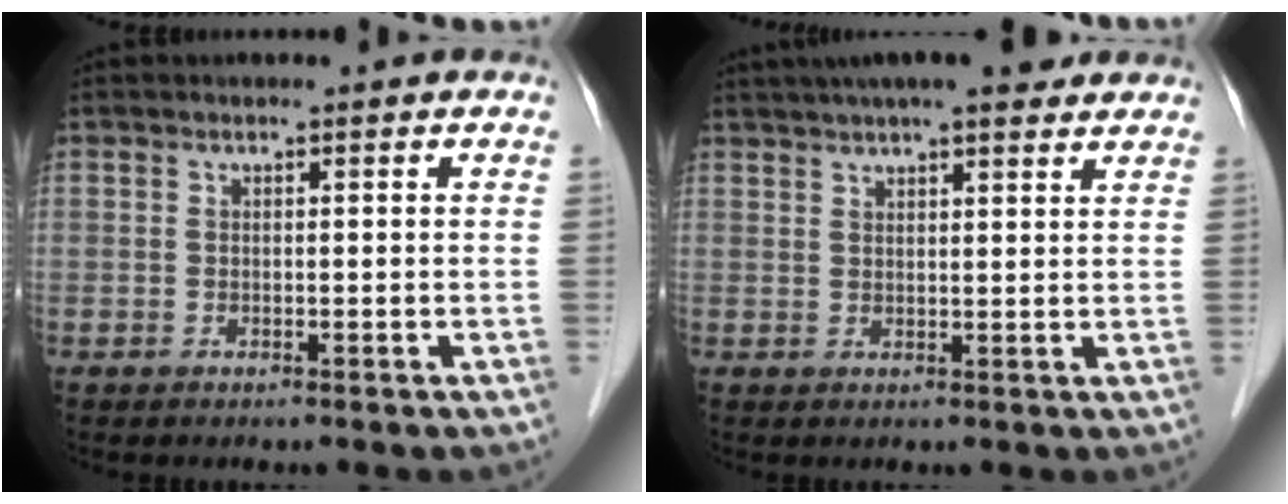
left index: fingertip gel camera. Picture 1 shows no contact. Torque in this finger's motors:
{"motor_torque": [0.46, -0.65, 0.84, 0.16]}